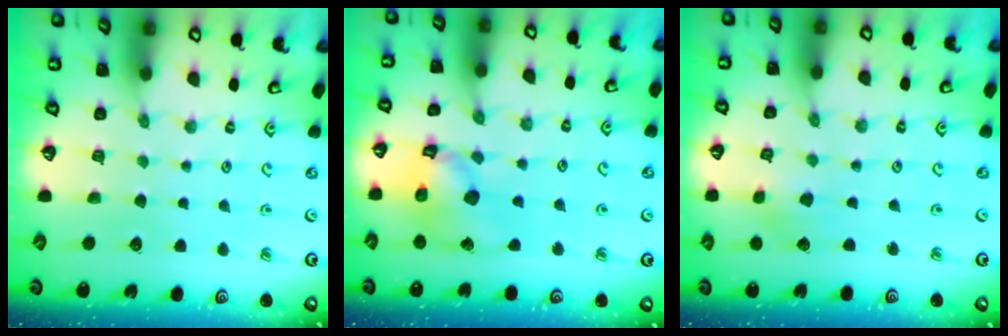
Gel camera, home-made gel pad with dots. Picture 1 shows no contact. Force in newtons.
{"total": 14.4, "press": 14.2, "slide": 2.2}
{"total": 3.0, "press": 3.0, "slide": 0.4}